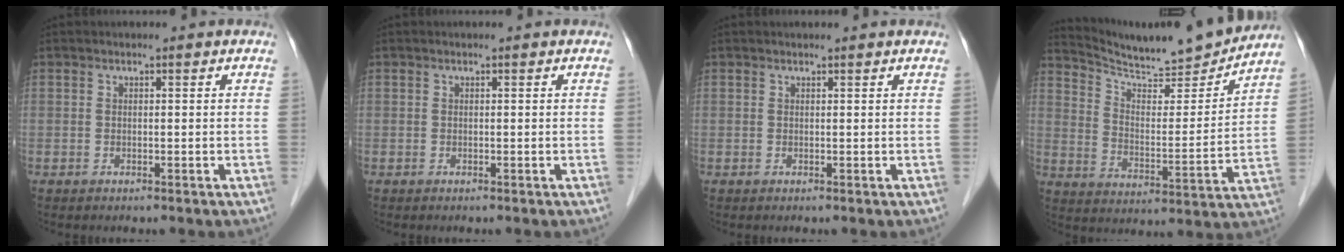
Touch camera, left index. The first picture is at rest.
{"total": 0.0}
{"total": 1.1, "force": [1.1, 0.0, 0.2], "torque": [-0.009, 0.007, 0.015]}
{"total": 17.3, "force": [16.3, 0.5, 5.7], "torque": [-0.100, -0.025, 0.250]}